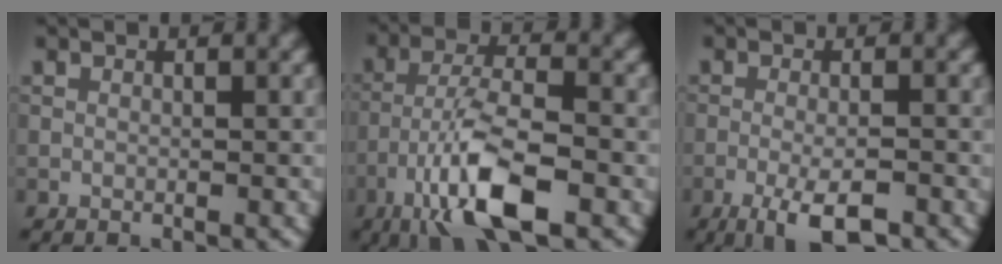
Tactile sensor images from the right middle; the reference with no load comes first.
{"total": 8.9, "force": [-4.6, 2.5, 7.1], "torque": [-0.131, 0.010, -0.091]}
{"total": 4.9, "force": [-2.8, 1.3, 3.9], "torque": [-0.075, 0.000, -0.049]}